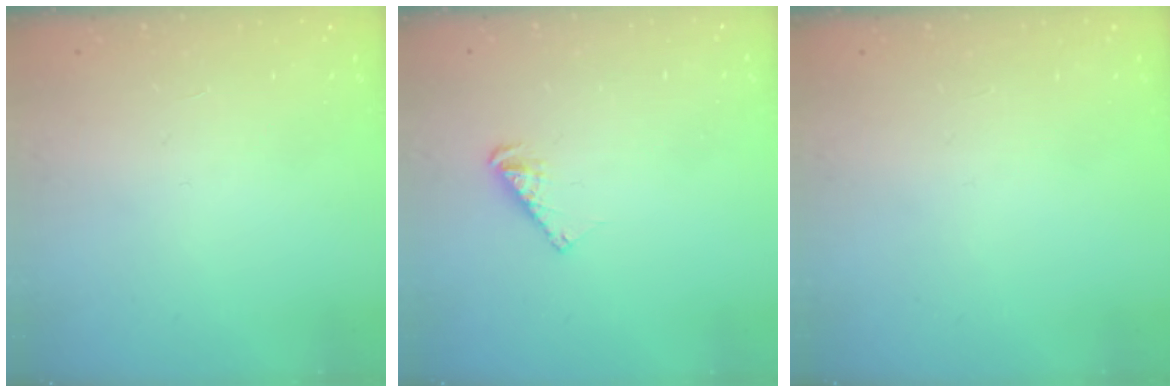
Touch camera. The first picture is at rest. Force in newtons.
{"total": 4.5, "press": 4.4, "slide": 0.2}
{"total": 0.0}